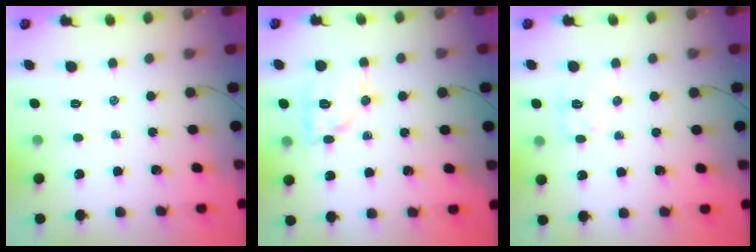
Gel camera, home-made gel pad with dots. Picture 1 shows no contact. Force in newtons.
{"total": 11.7, "press": 11.7, "slide": 0.6}
{"total": 6.8, "press": 6.8, "slide": 0.6}